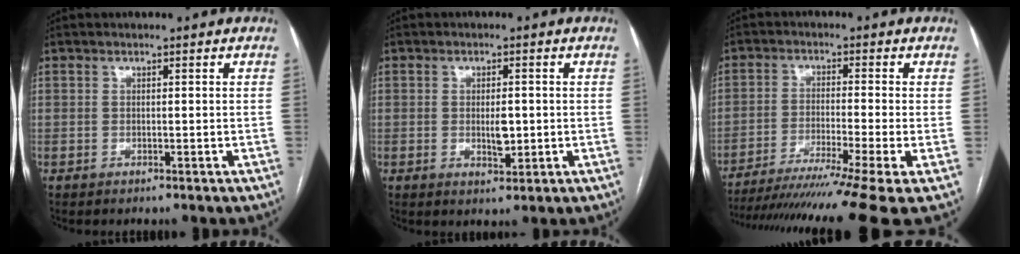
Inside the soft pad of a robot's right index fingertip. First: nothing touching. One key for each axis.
{"total": 3.4, "fx": -0.2, "fy": 1.3, "fz": 3.2, "tx": -0.054, "ty": -0.003, "tz": 0.000}
{"total": 17.2, "fx": -13.6, "fy": -2.4, "fz": 10.3, "tx": -0.140, "ty": -0.041, "tz": -0.213}